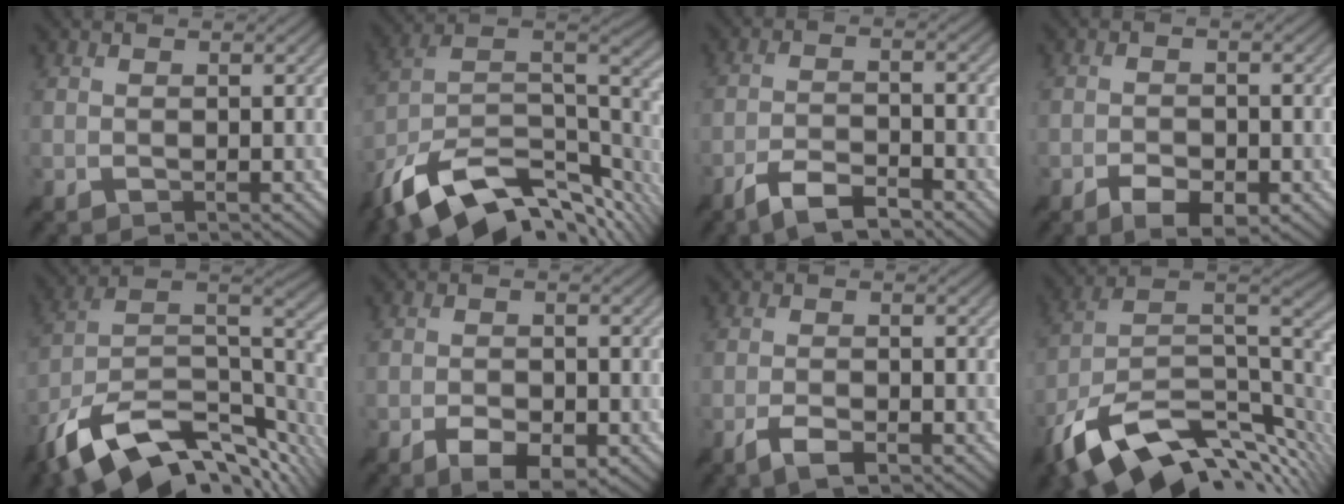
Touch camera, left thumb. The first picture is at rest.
{"total": 15.7, "force": [-9.3, 7.0, 10.5], "torque": [-0.230, -0.019, -0.154]}
{"total": 5.9, "force": [-4.6, 1.4, 3.4], "torque": [-0.061, 0.000, -0.088]}
{"total": 4.0, "force": [-2.6, 1.6, 2.6], "torque": [-0.040, -0.006, -0.041]}
{"total": 16.3, "force": [-9.4, 7.2, 11.2], "torque": [-0.242, -0.023, -0.155]}
{"total": 4.6, "force": [-2.9, 1.8, 3.1], "torque": [-0.049, -0.004, -0.045]}
{"total": 3.2, "force": [-2.1, 0.8, 2.3], "torque": [-0.041, -0.001, -0.044]}
{"total": 15.9, "force": [-7.0, 8.0, 11.9], "torque": [-0.254, -0.027, -0.116]}